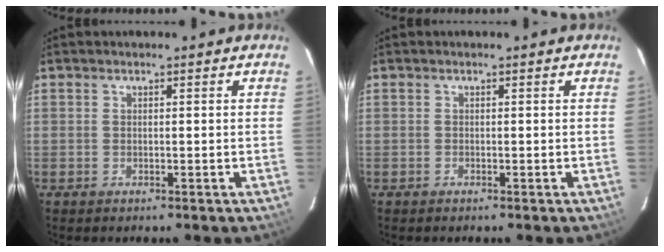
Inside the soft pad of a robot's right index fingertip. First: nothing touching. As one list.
[{"total": 0.0}]